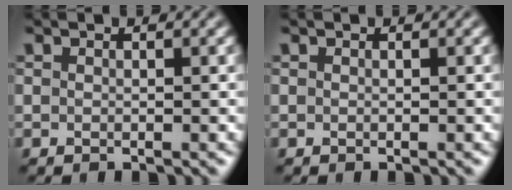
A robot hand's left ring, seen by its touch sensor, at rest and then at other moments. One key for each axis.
{"total": 0.0}